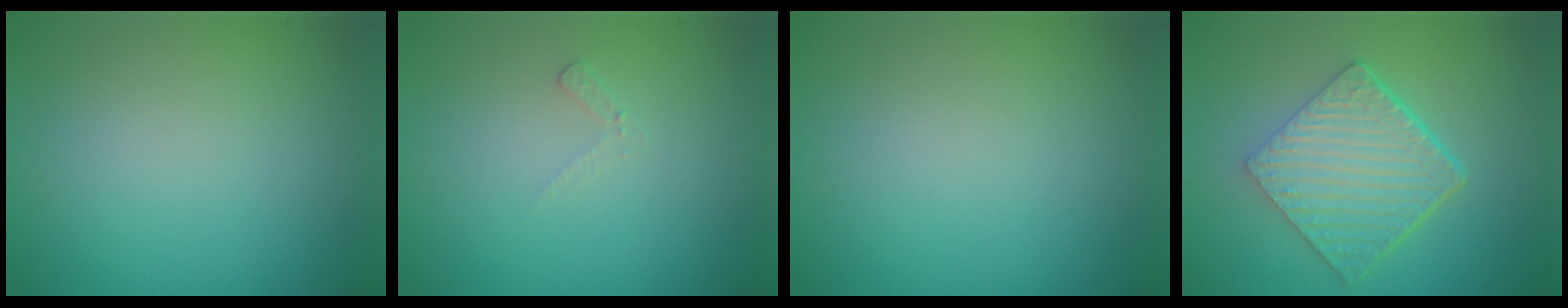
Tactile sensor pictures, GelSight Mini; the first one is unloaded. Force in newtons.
{"total": 0.8, "press": 0.8, "slide": 0.2}
{"total": 0.0}
{"total": 6.7, "press": 4.8, "slide": 4.7}